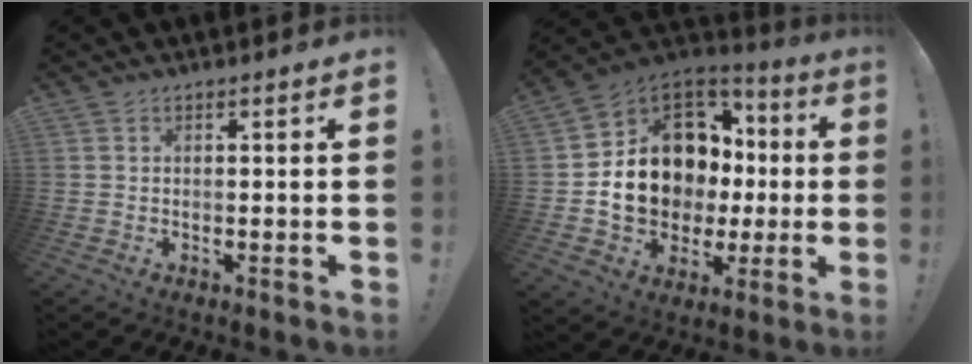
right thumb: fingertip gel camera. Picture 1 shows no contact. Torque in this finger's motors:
{"motor_torque": [2.50, 2.51, 0.12, 0.07, 0.10]}